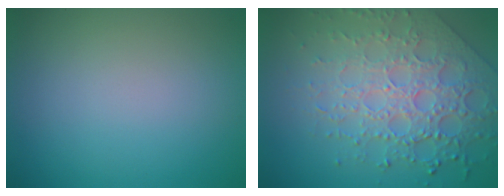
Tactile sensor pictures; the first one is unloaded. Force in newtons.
{"total": 7.7, "press": 5.4, "slide": 5.5}